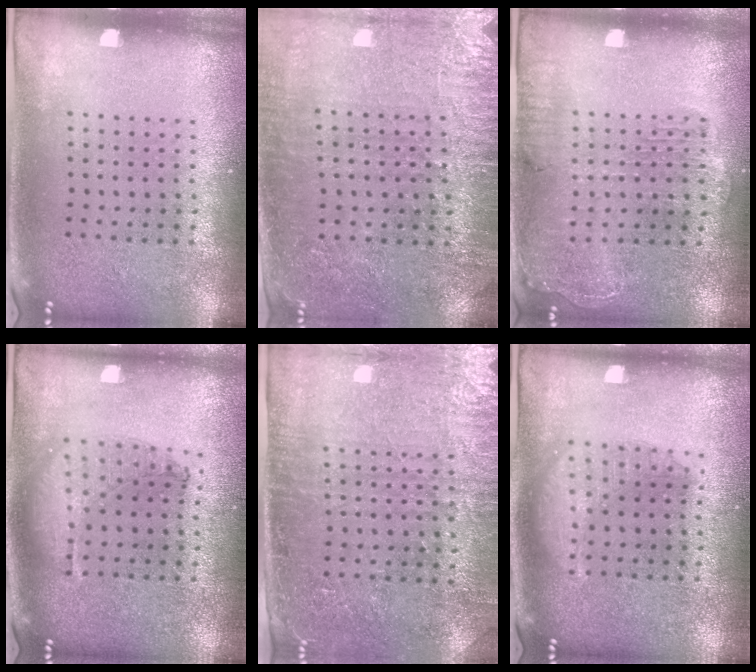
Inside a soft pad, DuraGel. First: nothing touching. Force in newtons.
{"total": 3.0, "press": 2.8, "slide": 1.1}
{"total": 1.7, "press": 1.6, "slide": 0.5}
{"total": 0.9, "press": 0.9, "slide": 0.2}
{"total": 3.0, "press": 2.7, "slide": 1.3}
{"total": 1.3, "press": 1.3, "slide": 0.3}